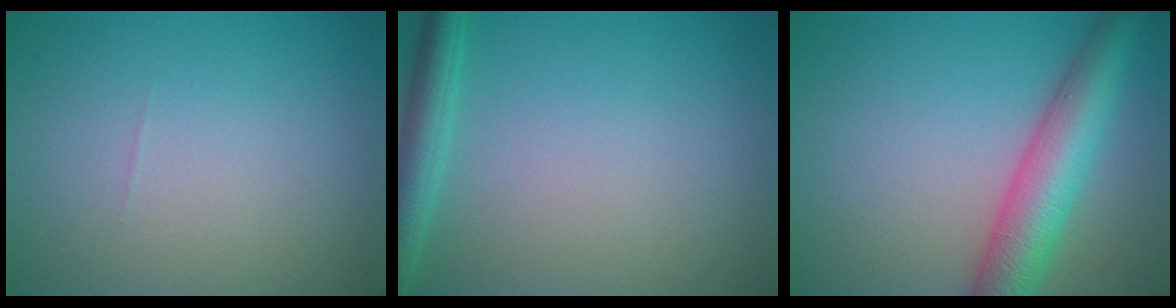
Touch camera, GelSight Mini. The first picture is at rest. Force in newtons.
{"total": 3.0, "press": 3.0, "slide": 0.2}
{"total": 6.7, "press": 6.7, "slide": 0.2}